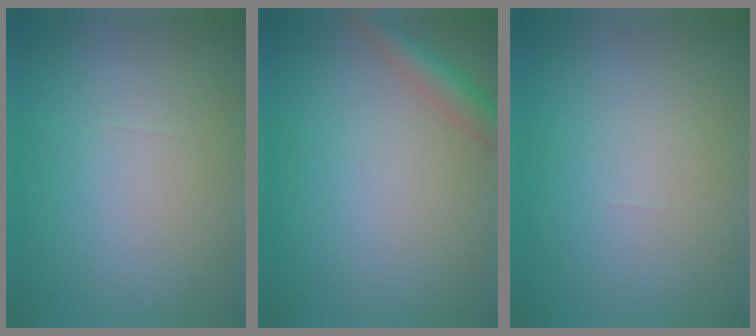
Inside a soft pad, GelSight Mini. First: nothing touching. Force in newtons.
{"total": 2.8, "press": 2.8, "slide": 0.1}
{"total": 0.0}